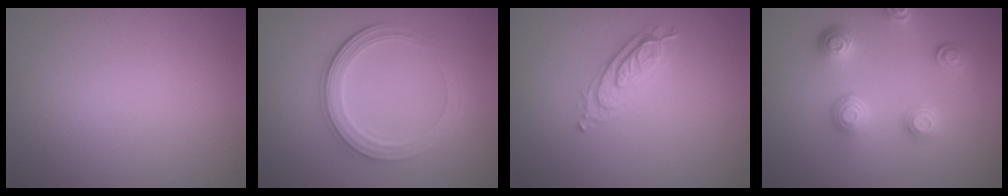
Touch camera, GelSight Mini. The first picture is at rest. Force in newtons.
{"total": 4.5, "press": 3.6, "slide": 2.7}
{"total": 2.2, "press": 2.2, "slide": 0.4}
{"total": 4.3, "press": 3.4, "slide": 2.5}